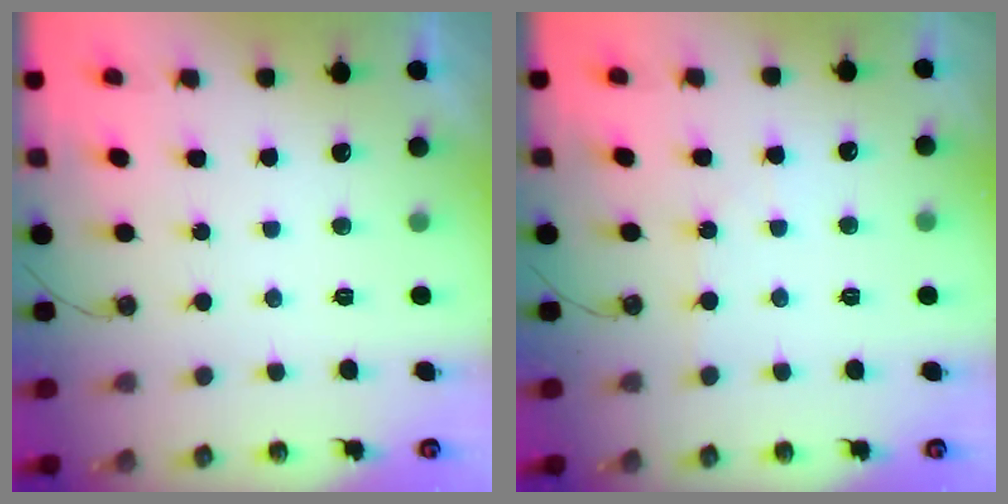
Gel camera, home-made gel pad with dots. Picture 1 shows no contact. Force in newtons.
{"total": 2.5, "press": 2.5, "slide": 0.4}